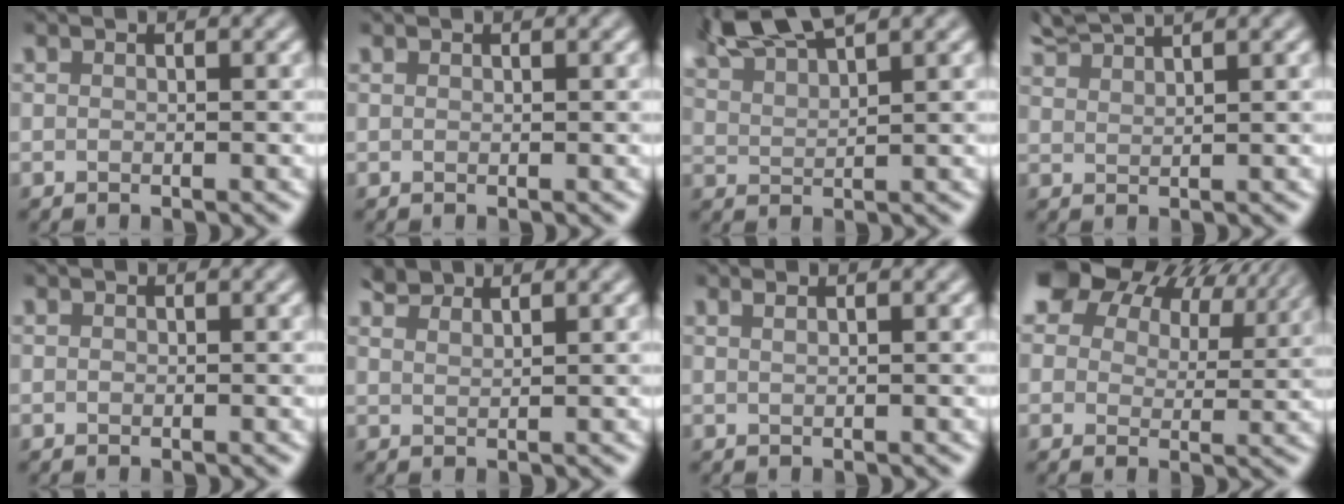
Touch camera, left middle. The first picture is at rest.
{"total": 0.0}
{"total": 6.1, "force": [5.0, 1.2, 3.2], "torque": [-0.054, 0.018, 0.088]}
{"total": 3.7, "force": [3.5, 0.4, 1.3], "torque": [-0.015, 0.015, 0.064]}
{"total": 0.0}
{"total": 2.0, "force": [1.9, 0.3, 0.5], "torque": [-0.006, 0.006, 0.034]}
{"total": 1.4, "force": [0.9, 0.6, 0.8], "torque": [-0.002, -0.003, 0.003]}
{"total": 13.6, "force": [8.7, 7.8, 7.0], "torque": [-0.135, 0.043, 0.132]}